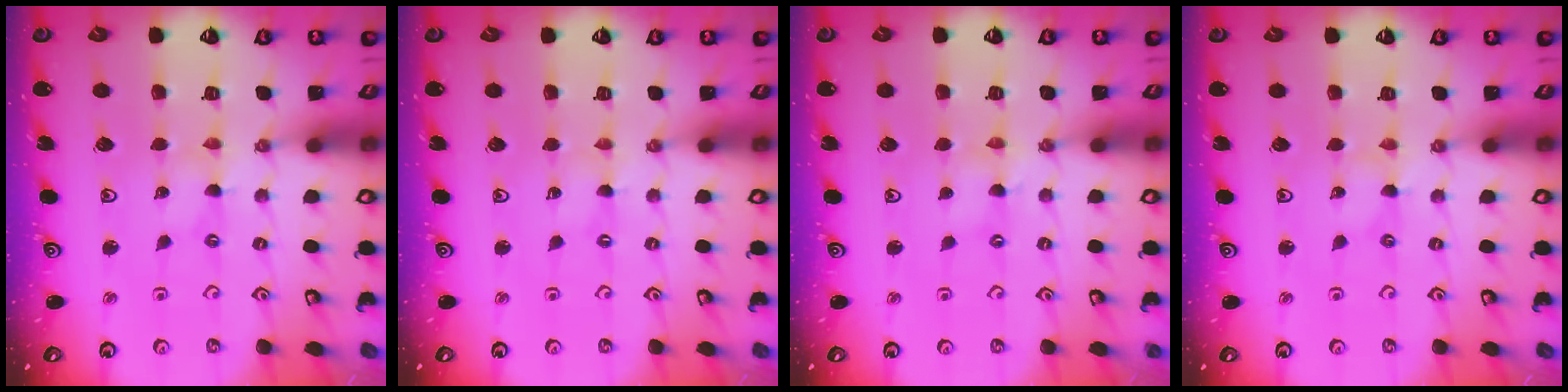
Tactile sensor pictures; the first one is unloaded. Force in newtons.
{"total": 0.0}
{"total": 1.4, "press": 1.4, "slide": 0.2}
{"total": 0.0}